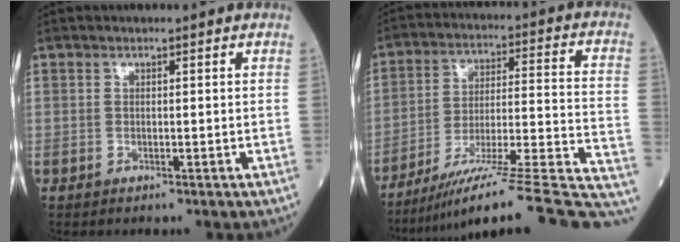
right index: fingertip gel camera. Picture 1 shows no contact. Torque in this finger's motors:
{"motor_torque": [-0.50, -1.15, 0.53, 0.11]}